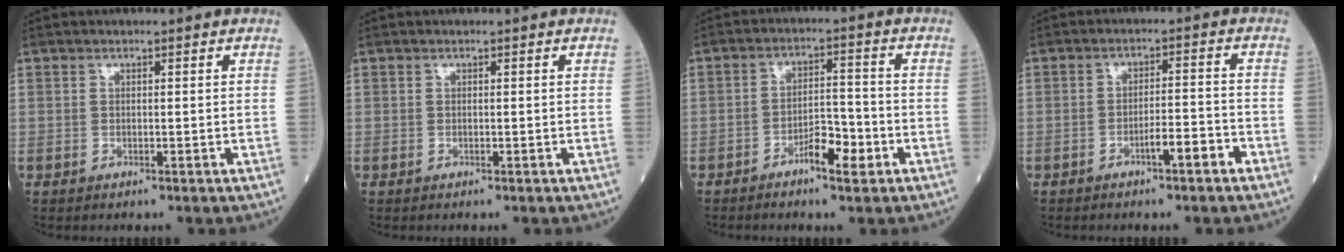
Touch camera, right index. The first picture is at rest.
{"total": 0.0}
{"total": 5.3, "force": [-2.9, 1.5, 4.1], "torque": [-0.065, 0.008, -0.049]}
{"total": 4.2, "force": [-2.5, 0.4, 3.3], "torque": [-0.043, 0.004, -0.043]}